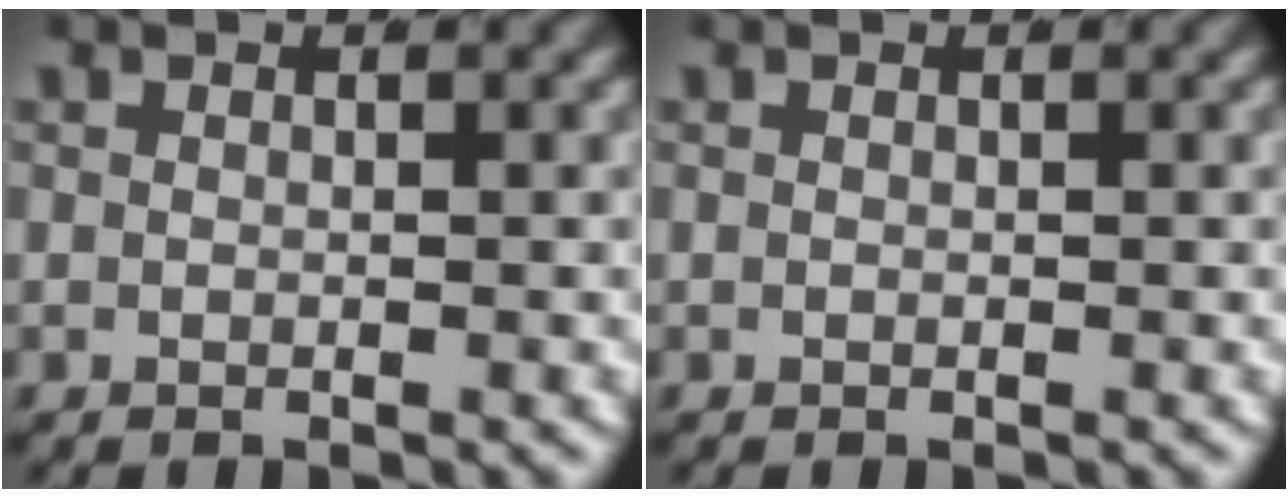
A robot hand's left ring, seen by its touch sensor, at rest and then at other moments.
{"total": 0.0}